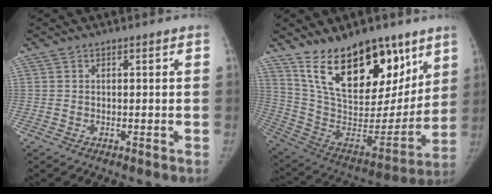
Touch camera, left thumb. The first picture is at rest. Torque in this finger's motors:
{"motor_torque": [2.67, 1.68, 1.34, -1.44, 0.17]}